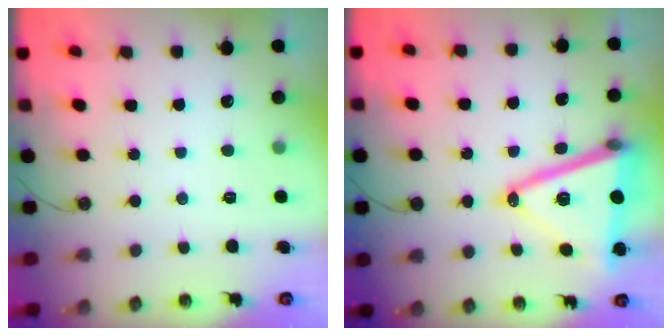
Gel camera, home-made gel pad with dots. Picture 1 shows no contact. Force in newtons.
{"total": 19.8, "press": 19.4, "slide": 3.8}